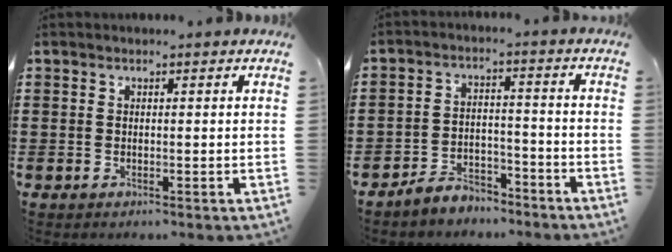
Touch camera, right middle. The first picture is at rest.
{"total": 4.7, "force": [-4.5, 1.1, 0.4], "torque": [-0.010, 0.012, -0.094]}